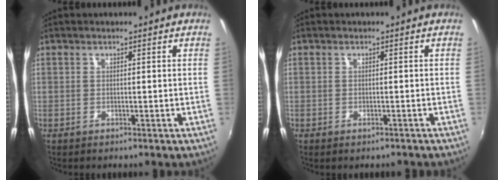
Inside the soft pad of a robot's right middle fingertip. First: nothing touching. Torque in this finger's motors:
{"motor_torque": [1.03, -1.10, 0.11, 0.05]}